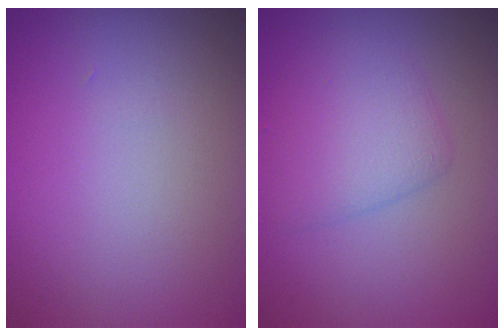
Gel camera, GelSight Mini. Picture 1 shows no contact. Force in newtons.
{"total": 3.4, "press": 3.4, "slide": 0.1}